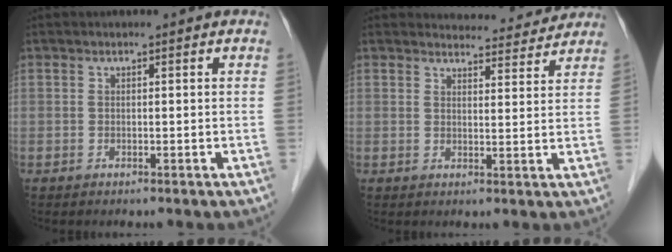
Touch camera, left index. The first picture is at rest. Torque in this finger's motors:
{"motor_torque": [-0.14, -0.69, -0.02, -0.02]}